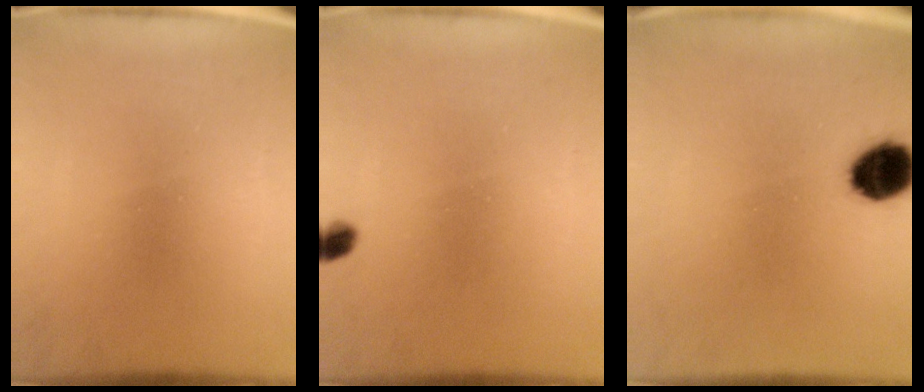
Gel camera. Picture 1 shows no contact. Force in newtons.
{"total": 1.8}
{"total": 9.1}